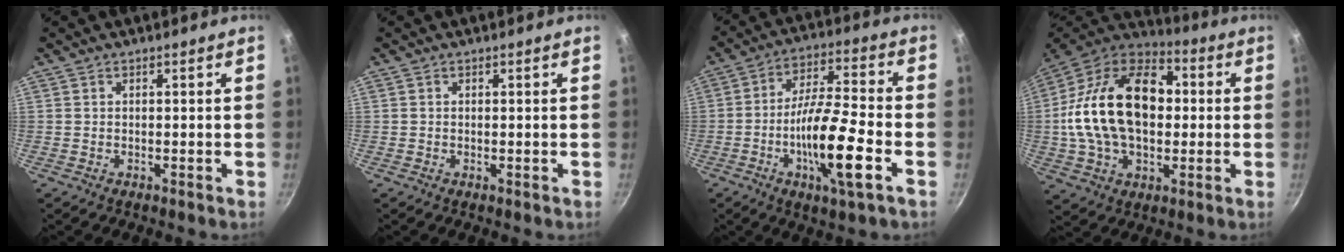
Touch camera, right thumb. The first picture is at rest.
{"total": 0.0}
{"total": 15.0, "force": [-5.0, 3.1, 13.8], "torque": [-0.248, 0.024, -0.096]}
{"total": 25.2, "force": [1.1, 16.2, 19.2], "torque": [-0.324, 0.038, 0.009]}